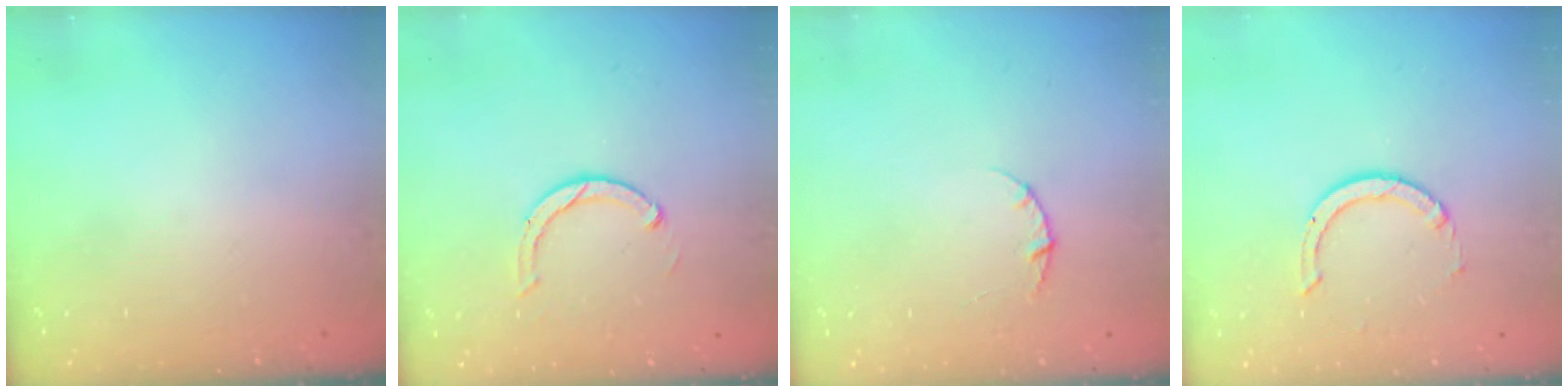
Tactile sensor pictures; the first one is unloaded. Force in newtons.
{"total": 2.9, "press": 2.9, "slide": 0.4}
{"total": 2.8, "press": 2.8, "slide": 0.4}
{"total": 3.0, "press": 3.0, "slide": 0.3}